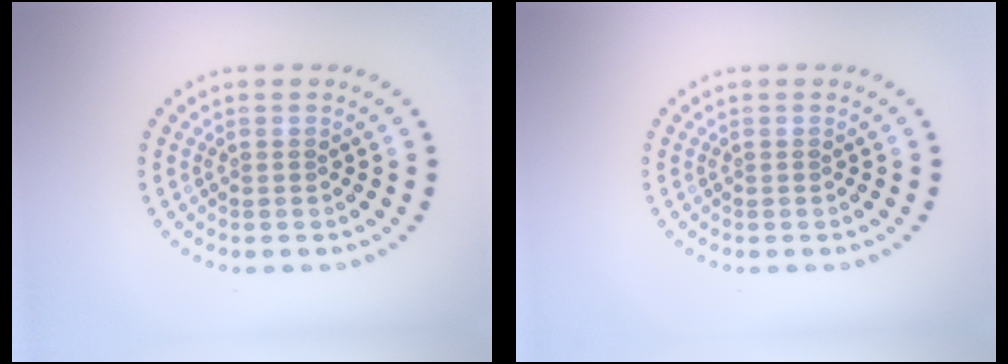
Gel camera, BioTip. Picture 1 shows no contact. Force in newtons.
{"total": 0.0}